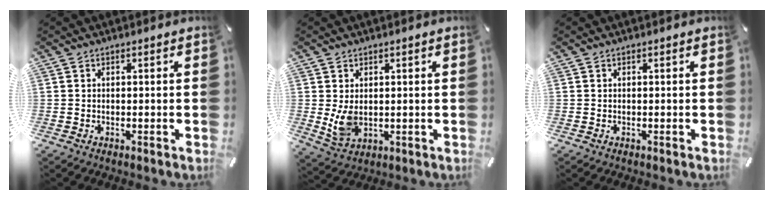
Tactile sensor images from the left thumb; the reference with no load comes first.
{"total": 5.9, "force": [0.5, 4.1, 4.2], "torque": [-0.096, -0.006, 0.009]}
{"total": 0.0}